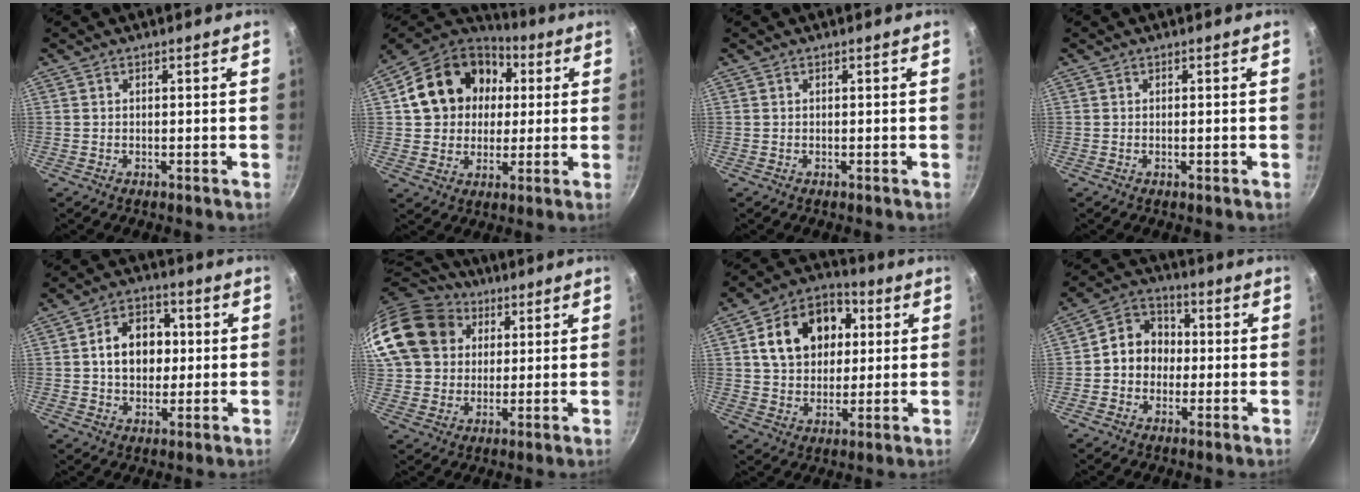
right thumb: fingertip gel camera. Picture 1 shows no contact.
{"total": 19.0, "force": [3.7, 15.6, 10.2], "torque": [-0.156, 0.029, 0.057]}
{"total": 0.0}
{"total": 0.8, "force": [-0.2, 0.3, 0.7], "torque": [-0.011, 0.001, -0.004]}
{"total": 10.8, "force": [1.1, 8.2, 7.0], "torque": [-0.076, 0.015, 0.010]}
{"total": 21.1, "force": [7.6, 17.0, 9.9], "torque": [-0.200, 0.024, 0.142]}
{"total": 16.8, "force": [4.0, 12.7, 10.2], "torque": [-0.137, 0.020, 0.058]}
{"total": 9.5, "force": [-0.4, 8.2, 4.8], "torque": [-0.039, 0.028, -0.025]}